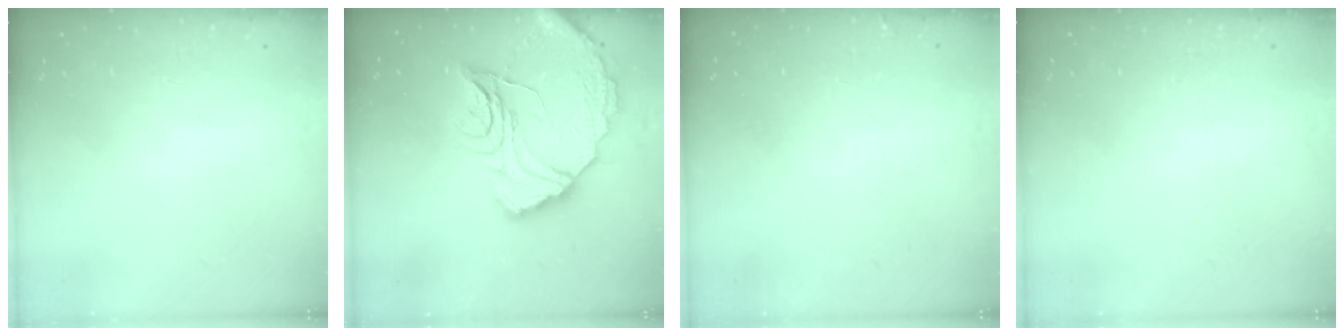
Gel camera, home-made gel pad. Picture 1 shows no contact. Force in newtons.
{"total": 21.9, "press": 21.8, "slide": 2.0}
{"total": 5.0, "press": 5.0, "slide": 0.2}
{"total": 0.0}